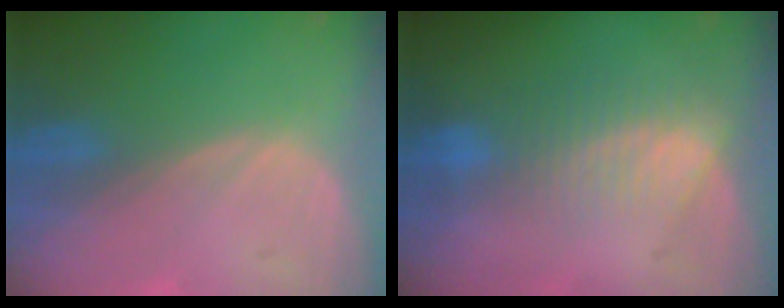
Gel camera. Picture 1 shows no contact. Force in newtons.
{"total": 7.4, "press": 6.3, "slide": 3.8}